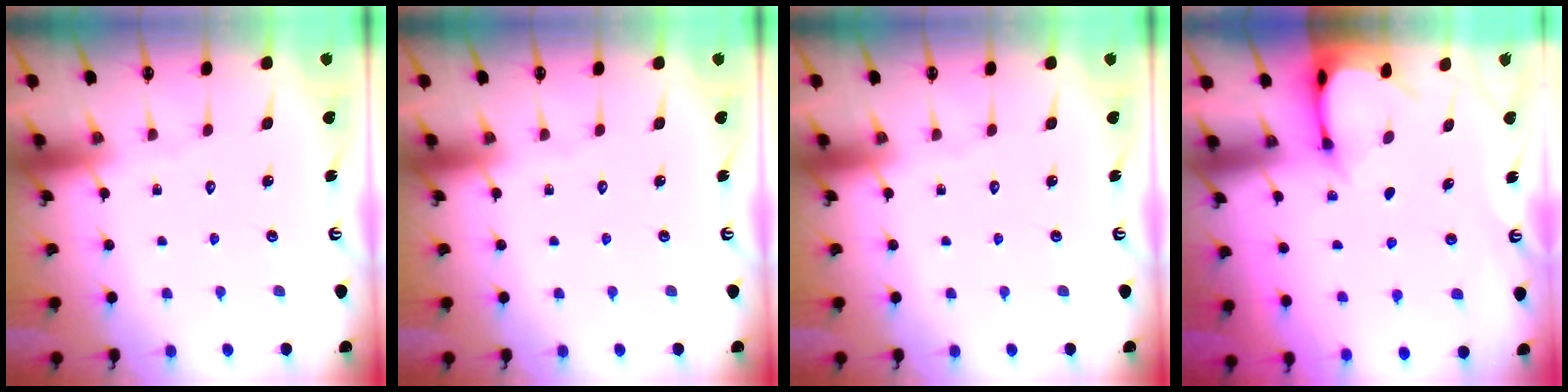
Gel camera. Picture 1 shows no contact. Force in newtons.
{"total": 0.0}
{"total": 0.0}
{"total": 3.1, "press": 3.1, "slide": 0.2}